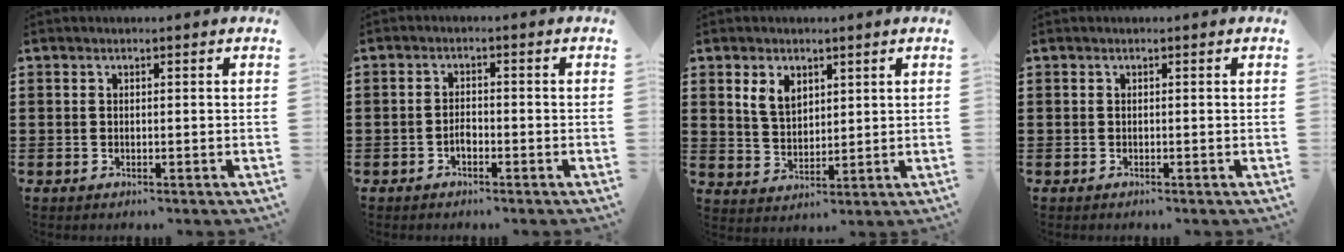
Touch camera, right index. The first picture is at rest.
{"total": 1.9, "force": [-1.0, 1.1, 1.2], "torque": [-0.025, 0.003, -0.019]}
{"total": 4.6, "force": [2.4, 3.1, 2.4], "torque": [-0.059, 0.011, 0.044]}
{"total": 0.0}